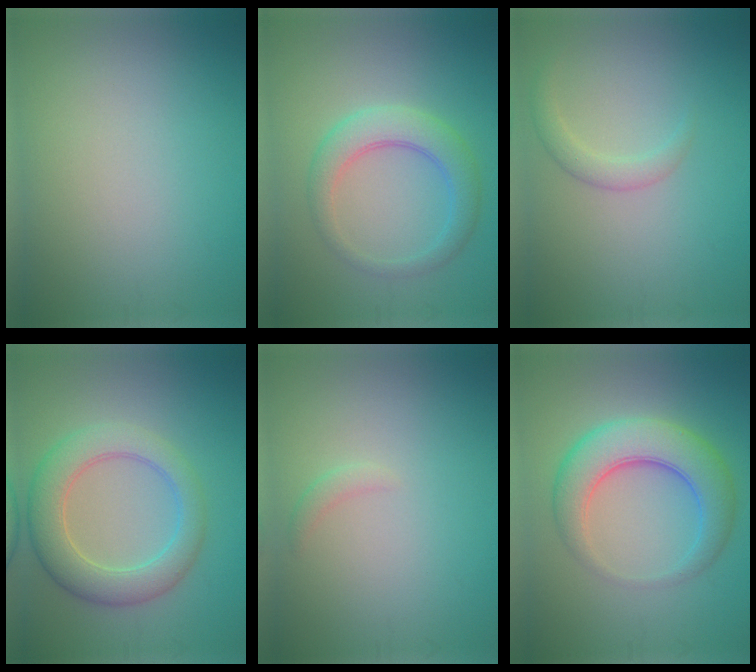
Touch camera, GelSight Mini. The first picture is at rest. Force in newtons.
{"total": 4.1, "press": 4.1, "slide": 0.1}
{"total": 1.8, "press": 1.8, "slide": 0.1}
{"total": 5.7, "press": 5.7, "slide": 0.5}
{"total": 0.8, "press": 0.8, "slide": 0.1}
{"total": 6.4, "press": 6.4, "slide": 0.2}